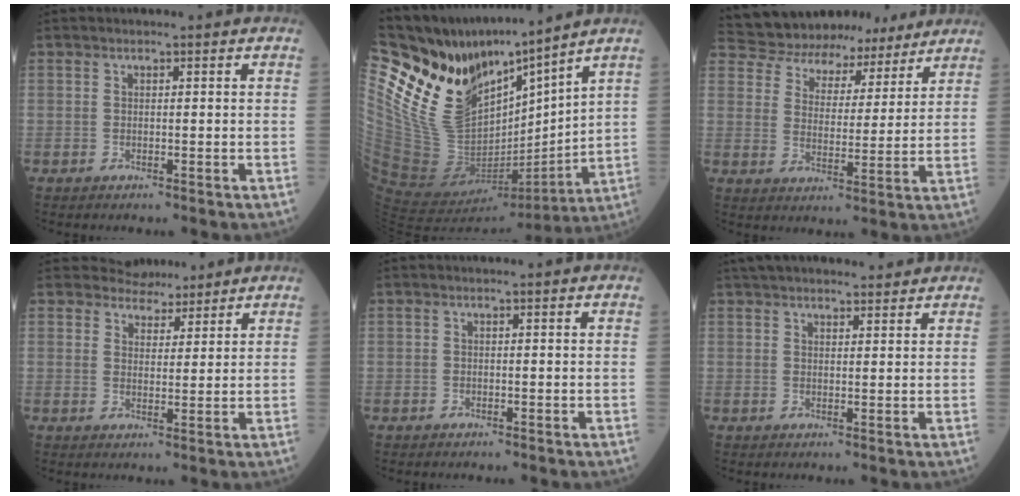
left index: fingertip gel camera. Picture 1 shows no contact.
{"total": 19.1, "force": [15.3, 5.4, 10.0], "torque": [-0.182, -0.016, 0.299]}
{"total": 15.5, "force": [14.4, 4.9, 2.8], "torque": [-0.047, 0.022, 0.207]}
{"total": 4.7, "force": [4.3, 2.0, -0.1], "torque": [0.007, 0.005, 0.063]}
{"total": 0.0}
{"total": 10.5, "force": [9.4, 2.7, 3.9], "torque": [-0.047, 0.028, 0.135]}